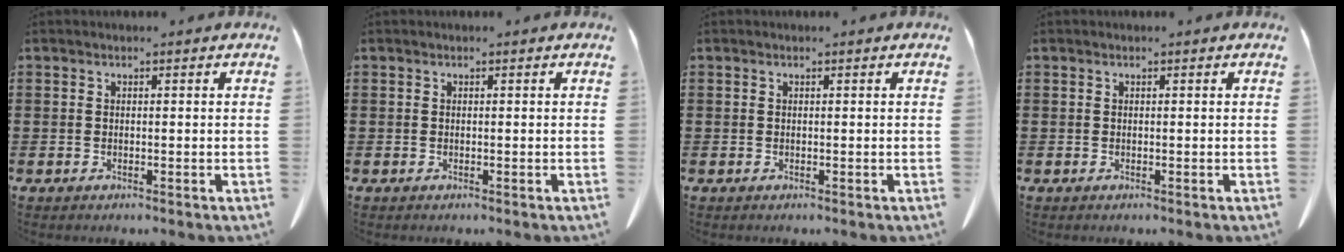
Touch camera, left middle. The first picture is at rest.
{"total": 0.0}
{"total": 0.0}
{"total": 0.0}